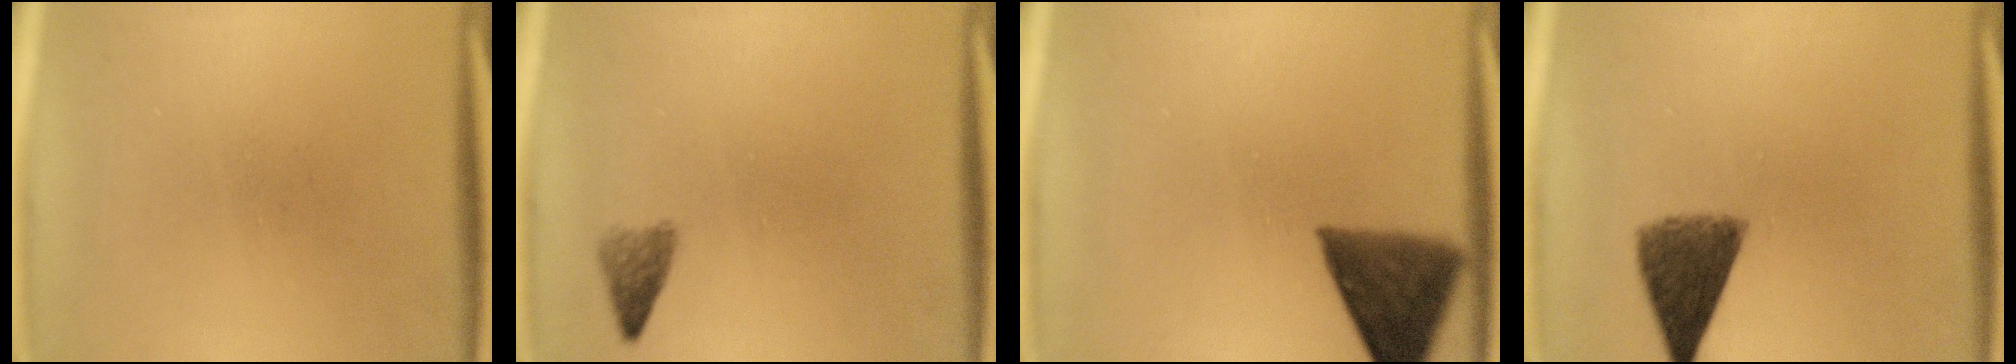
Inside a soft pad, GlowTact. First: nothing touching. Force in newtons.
{"total": 1.9}
{"total": 10.3}
{"total": 7.5}